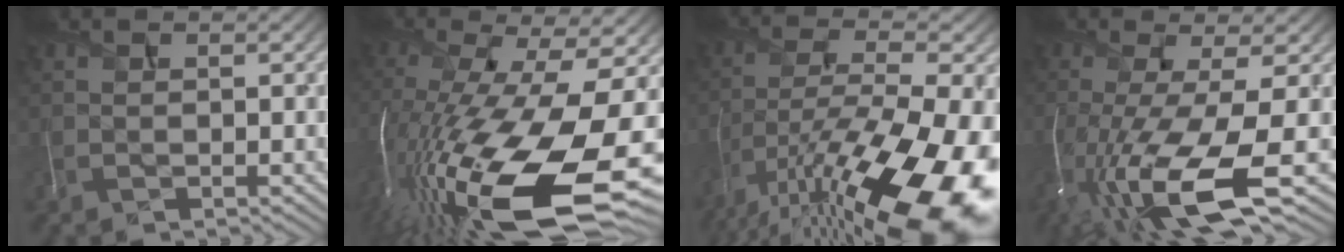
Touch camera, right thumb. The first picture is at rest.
{"total": 20.8, "force": [-7.7, 7.8, 17.7], "torque": [-0.360, -0.052, -0.117]}
{"total": 19.0, "force": [-10.9, 6.7, 14.0], "torque": [-0.257, -0.031, -0.178]}
{"total": 15.1, "force": [-6.2, 3.9, 13.2], "torque": [-0.260, -0.031, -0.098]}